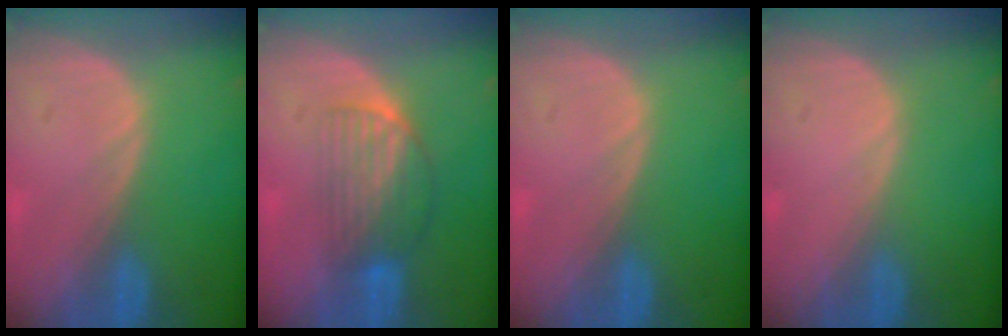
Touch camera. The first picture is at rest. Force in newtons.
{"total": 6.8, "press": 6.0, "slide": 3.2}
{"total": 0.0}
{"total": 0.0}